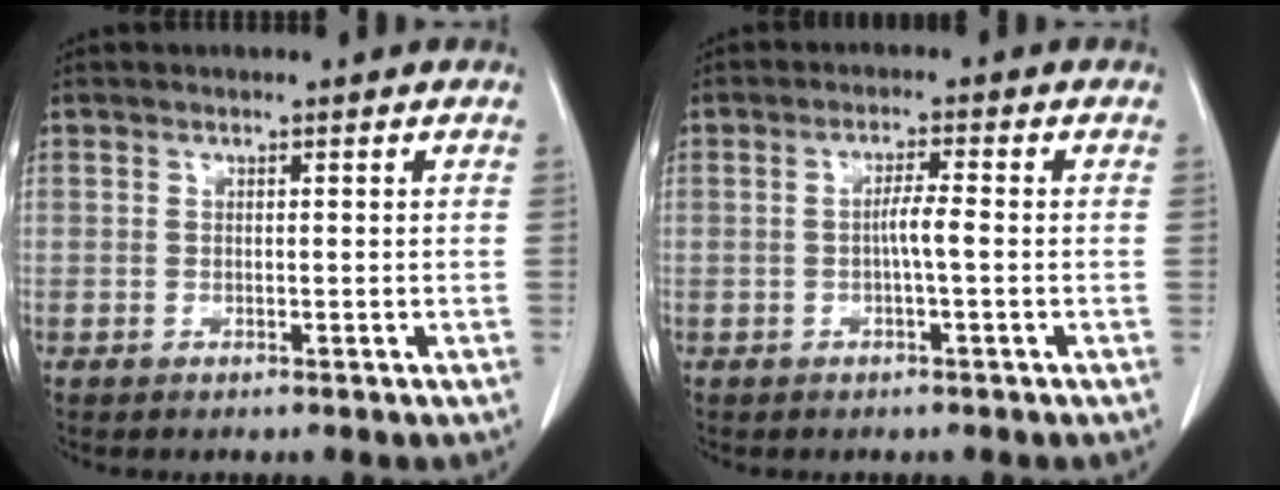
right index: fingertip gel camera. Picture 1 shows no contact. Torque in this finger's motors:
{"motor_torque": [0.56, -0.23, 0.39, 0.07]}